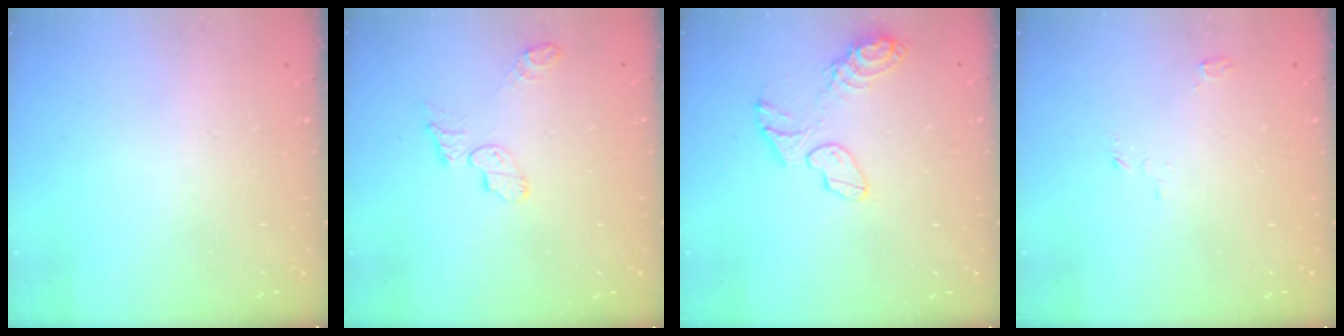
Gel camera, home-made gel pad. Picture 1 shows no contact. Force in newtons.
{"total": 6.8, "press": 6.8, "slide": 0.4}
{"total": 12.3, "press": 10.9, "slide": 5.6}
{"total": 2.7, "press": 2.7, "slide": 0.3}